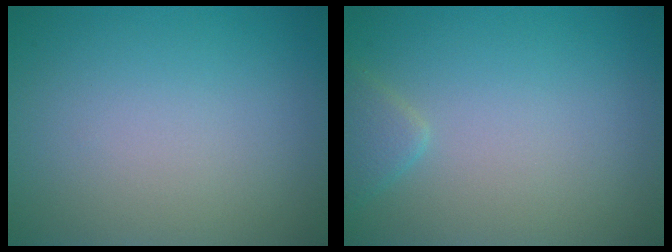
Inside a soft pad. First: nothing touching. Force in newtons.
{"total": 1.5, "press": 1.5, "slide": 0.2}